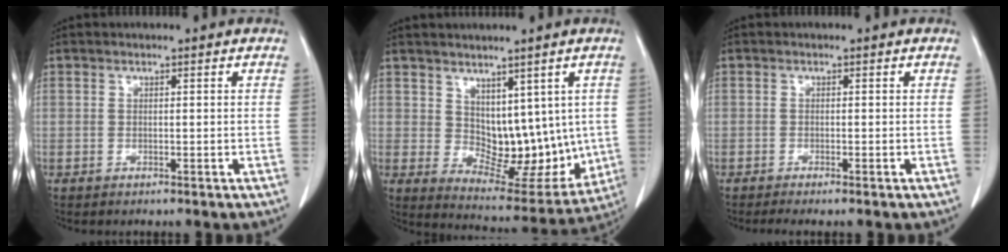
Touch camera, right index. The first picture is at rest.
{"total": 11.3, "force": [2.0, 6.9, 8.7], "torque": [-0.102, -0.003, 0.056]}
{"total": 2.4, "force": [-2.0, -0.1, 1.4], "torque": [-0.018, -0.003, -0.029]}